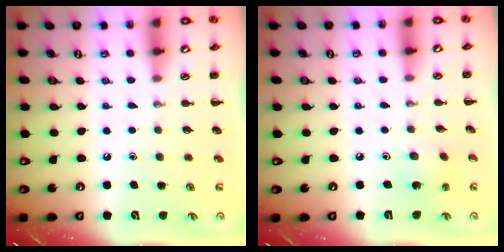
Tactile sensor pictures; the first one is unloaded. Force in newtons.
{"total": 1.9, "press": 1.7, "slide": 0.7}